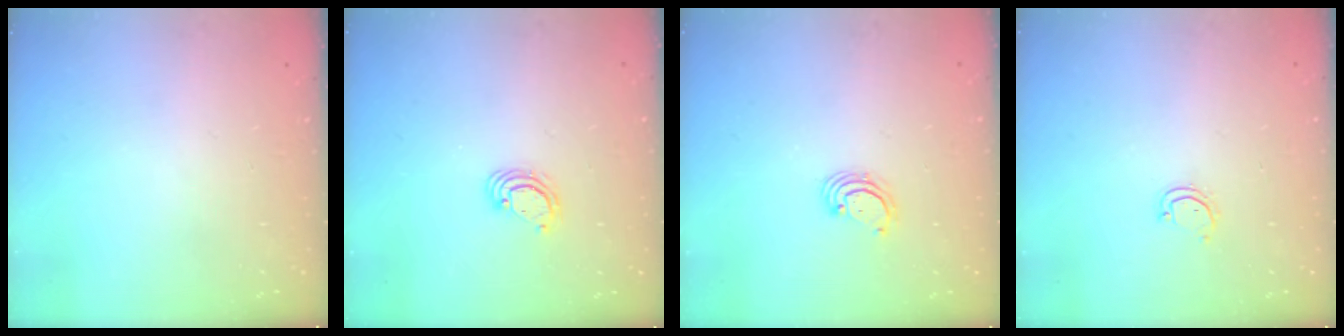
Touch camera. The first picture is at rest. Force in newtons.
{"total": 4.0, "press": 3.9, "slide": 0.3}
{"total": 2.8, "press": 2.8, "slide": 0.3}
{"total": 3.3, "press": 3.3, "slide": 0.2}